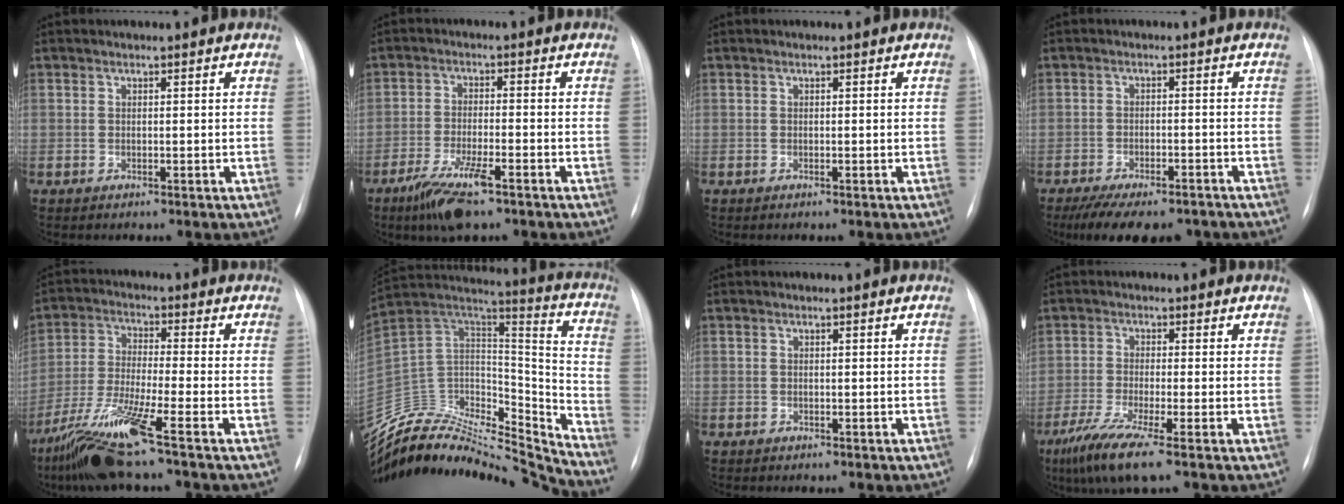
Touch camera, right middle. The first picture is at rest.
{"total": 7.8, "force": [-5.1, 1.2, 5.9], "torque": [-0.122, -0.017, -0.089]}
{"total": 0.0}
{"total": 13.0, "force": [-10.2, 4.8, 6.3], "torque": [-0.111, -0.006, -0.143]}
{"total": 12.1, "force": [-7.7, -0.5, 9.3], "torque": [-0.191, -0.040, -0.146]}
{"total": 29.9, "force": [-28.8, 4.7, 6.9], "torque": [-0.134, 0.026, -0.453]}
{"total": 1.4, "force": [-1.1, 0.8, 0.4], "torque": [-0.007, 0.001, -0.012]}
{"total": 7.5, "force": [-4.8, -0.2, 5.7], "torque": [-0.115, -0.026, -0.091]}